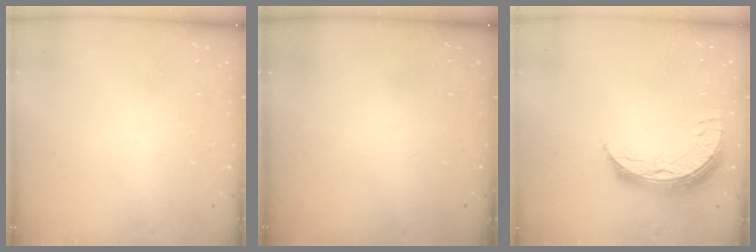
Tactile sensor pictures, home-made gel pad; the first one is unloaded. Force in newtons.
{"total": 0.0}
{"total": 10.6, "press": 10.6, "slide": 1.0}